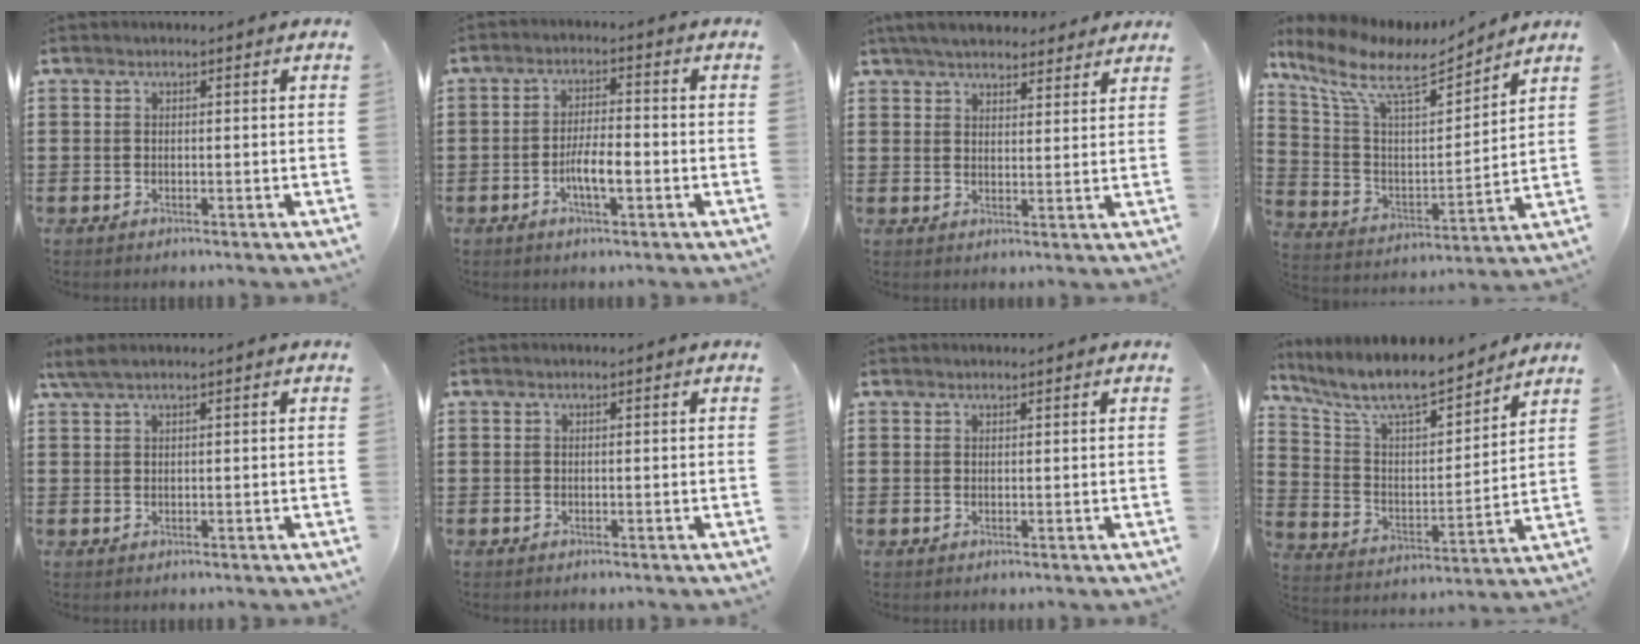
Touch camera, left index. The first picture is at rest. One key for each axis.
{"total": 5.2, "fx": -1.6, "fy": 1.4, "fz": 4.7, "tx": -0.093, "ty": 0.003, "tz": -0.034}
{"total": 4.9, "fx": 4.6, "fy": 1.0, "fz": 1.3, "tx": -0.039, "ty": -0.007, "tz": 0.087}
{"total": 10.4, "fx": 8.1, "fy": 3.0, "fz": 5.8, "tx": -0.148, "ty": -0.044, "tz": 0.136}
{"total": 1.8, "fx": 1.0, "fy": 0.1, "fz": 1.5, "tx": -0.029, "ty": -0.001, "tz": 0.021}
{"total": 0.0}
{"total": 0.6, "fx": 0.6, "fy": 0.2, "fz": 0.1, "tx": -0.003, "ty": 0.000, "tz": 0.012}
{"total": 9.5, "fx": 8.4, "fy": 1.7, "fz": 4.1, "tx": -0.115, "ty": -0.051, "tz": 0.145}